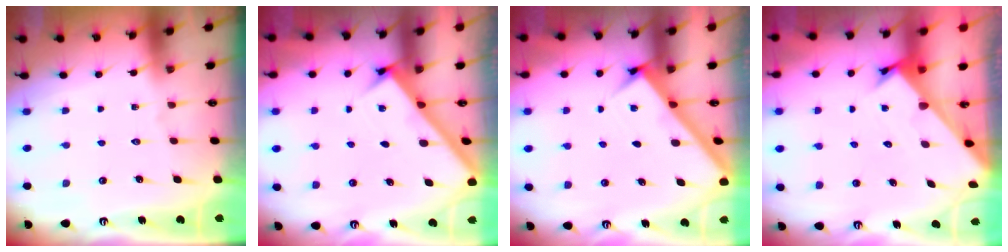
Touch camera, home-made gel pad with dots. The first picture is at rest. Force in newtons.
{"total": 2.6, "press": 2.5, "slide": 0.3}
{"total": 2.9, "press": 2.9, "slide": 0.1}
{"total": 2.4, "press": 2.4, "slide": 0.2}